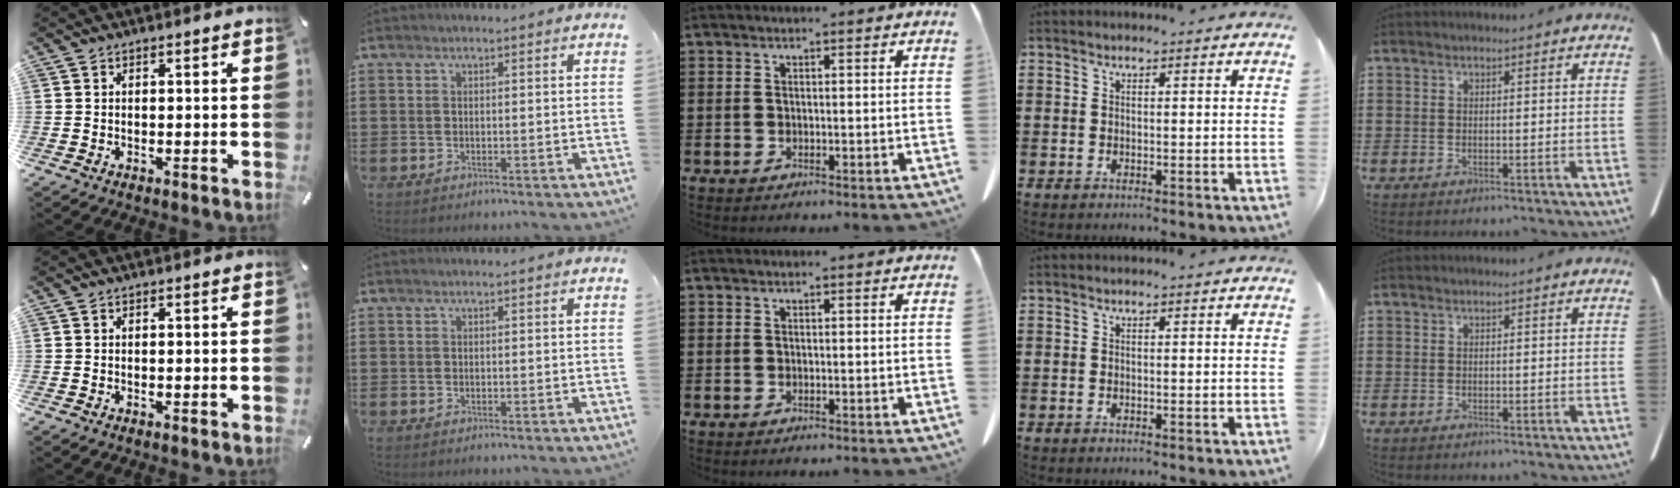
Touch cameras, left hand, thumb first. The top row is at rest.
{}